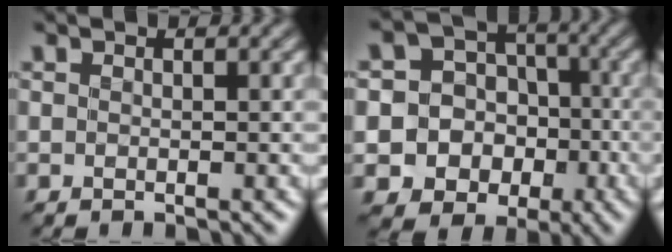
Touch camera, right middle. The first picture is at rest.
{"total": 10.6, "force": [-3.7, 9.5, 2.9], "torque": [-0.051, -0.013, -0.071]}